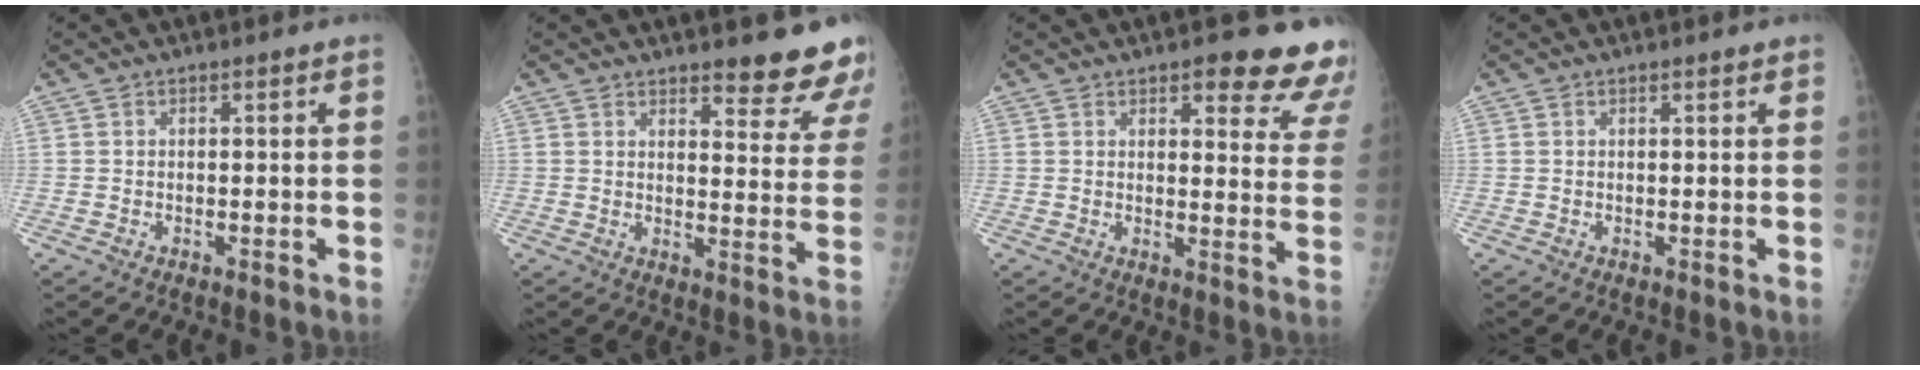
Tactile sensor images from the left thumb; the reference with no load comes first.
{"total": 11.2, "force": [9.8, 2.6, 4.8], "torque": [-0.022, -0.072, 0.108]}
{"total": 13.6, "force": [10.8, 4.3, 7.1], "torque": [-0.031, -0.064, 0.105]}
{"total": 0.8, "force": [0.6, 0.1, 0.4], "torque": [-0.006, -0.001, 0.008]}